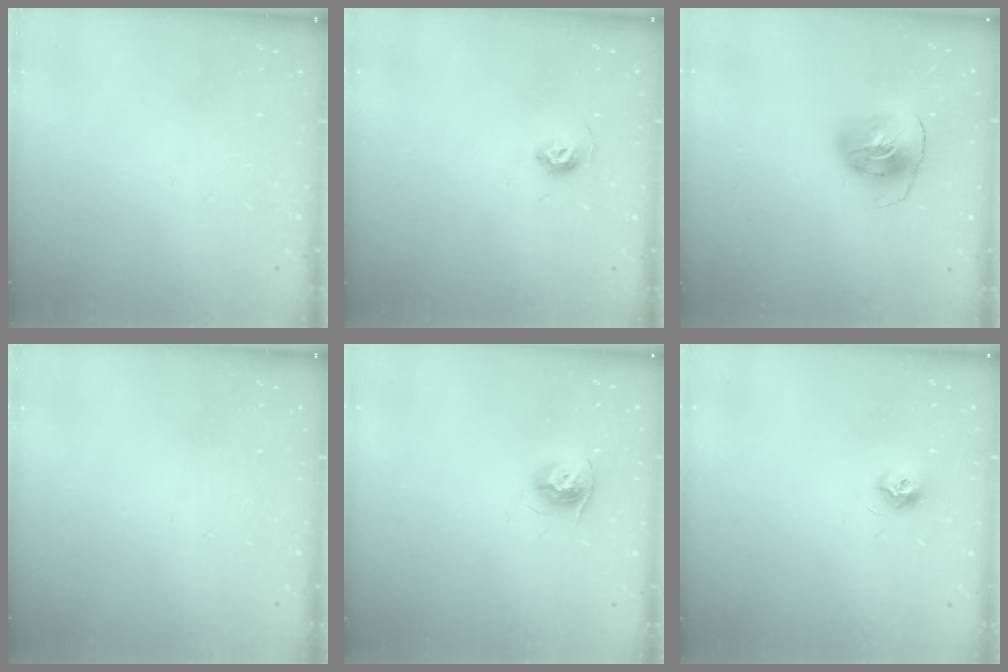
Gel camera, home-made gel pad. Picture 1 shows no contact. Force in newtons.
{"total": 6.4, "press": 6.4, "slide": 1.1}
{"total": 9.0, "press": 9.0, "slide": 1.1}
{"total": 0.0}
{"total": 9.9, "press": 9.8, "slide": 0.9}
{"total": 7.3, "press": 7.2, "slide": 0.7}